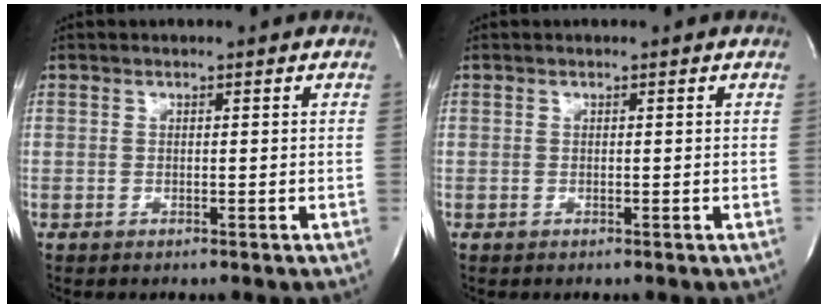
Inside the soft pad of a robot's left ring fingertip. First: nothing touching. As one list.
[{"total": 0.0}]